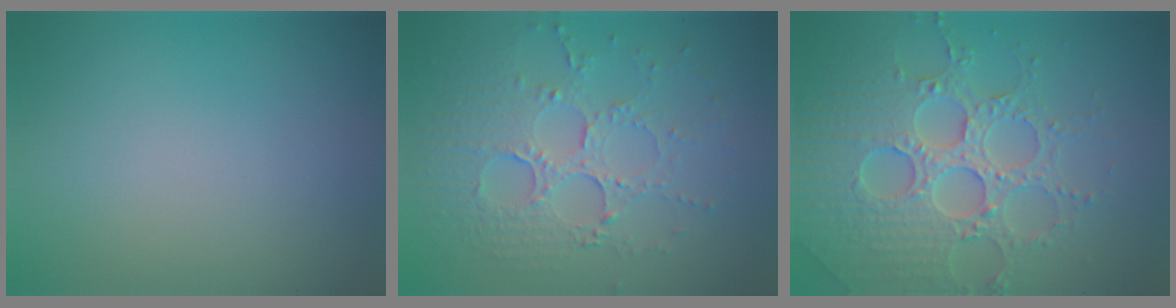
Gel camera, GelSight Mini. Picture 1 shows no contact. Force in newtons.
{"total": 5.5, "press": 3.8, "slide": 4.0}
{"total": 5.5, "press": 5.4, "slide": 1.3}